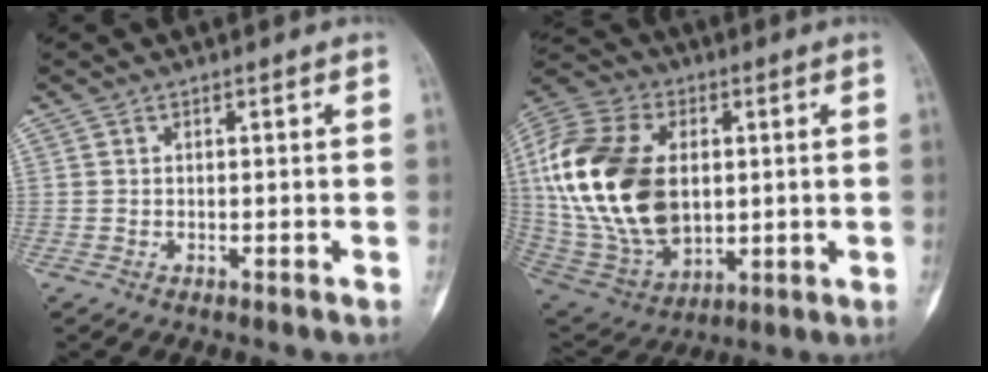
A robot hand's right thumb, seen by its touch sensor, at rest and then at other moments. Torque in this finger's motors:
{"motor_torque": [0.30, 2.32, 1.96, 0.81, 0.29]}